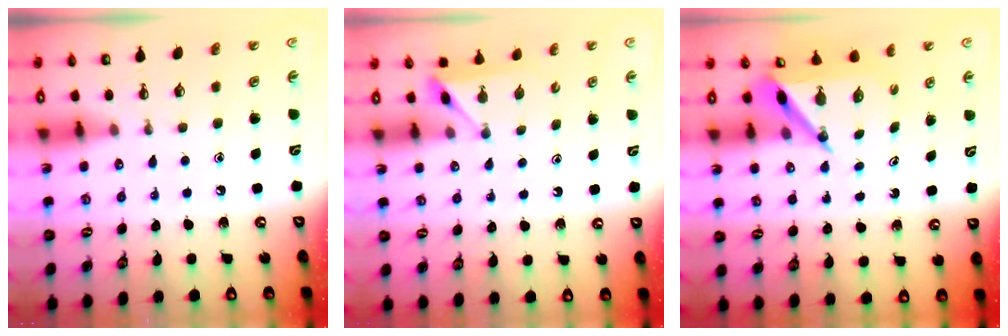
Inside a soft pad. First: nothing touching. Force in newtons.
{"total": 4.1, "press": 4.0, "slide": 0.5}
{"total": 5.9, "press": 5.9, "slide": 0.2}